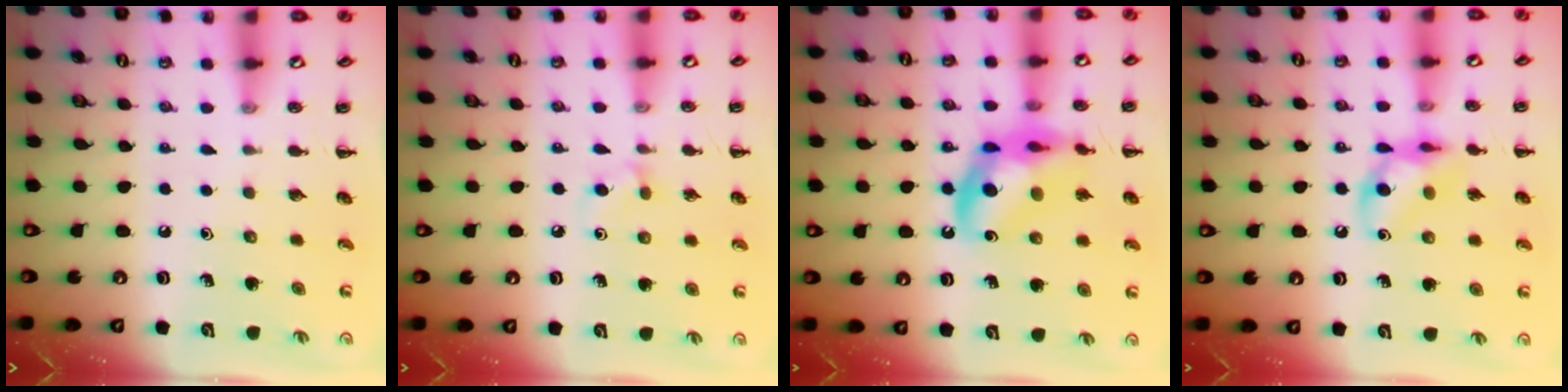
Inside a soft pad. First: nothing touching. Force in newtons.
{"total": 4.7, "press": 4.3, "slide": 1.8}
{"total": 15.2, "press": 14.8, "slide": 3.4}
{"total": 11.0, "press": 11.0, "slide": 1.0}